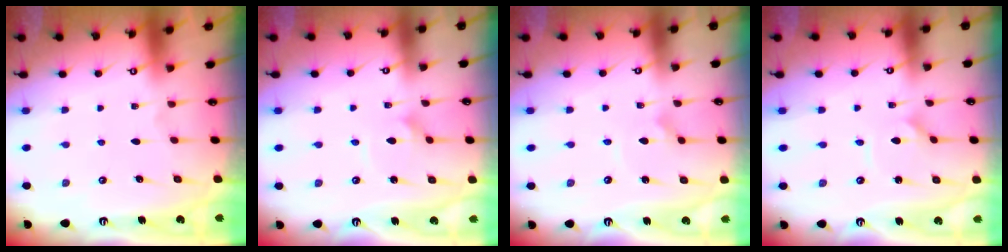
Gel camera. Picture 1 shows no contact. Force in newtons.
{"total": 2.6, "press": 2.6, "slide": 0.2}
{"total": 2.3, "press": 2.3, "slide": 0.2}
{"total": 1.6, "press": 1.6, "slide": 0.1}